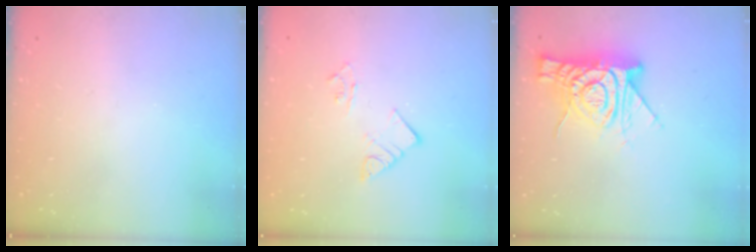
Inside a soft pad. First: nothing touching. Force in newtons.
{"total": 5.5, "press": 5.5, "slide": 0.4}
{"total": 13.0, "press": 13.0, "slide": 1.4}